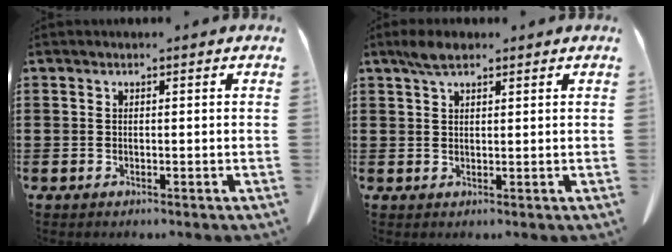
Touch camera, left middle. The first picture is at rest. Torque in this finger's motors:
{"motor_torque": [1.02, 0.93, 0.29, 0.03]}